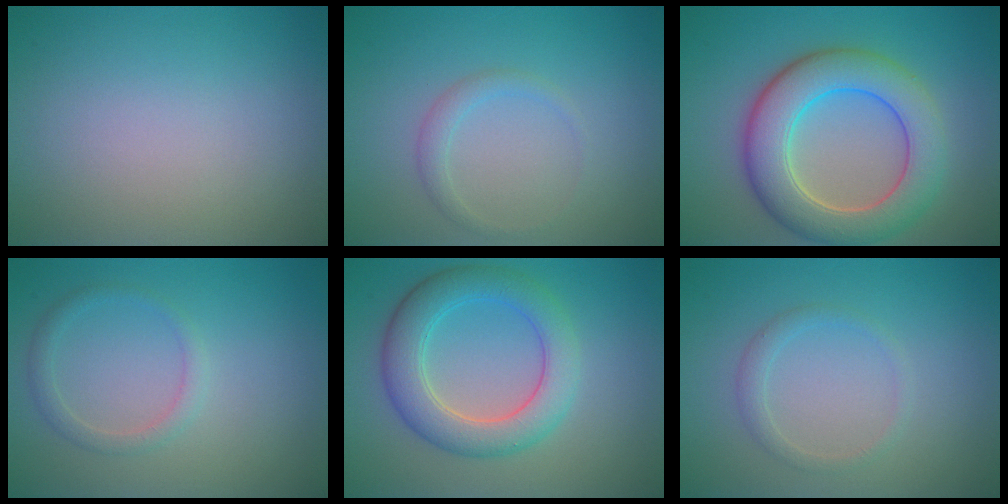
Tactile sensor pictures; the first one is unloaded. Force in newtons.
{"total": 1.3, "press": 1.3, "slide": 0.0}
{"total": 7.9, "press": 7.9, "slide": 0.4}
{"total": 1.5, "press": 1.5, "slide": 0.1}
{"total": 5.5, "press": 5.5, "slide": 0.3}
{"total": 1.3, "press": 1.3, "slide": 0.2}